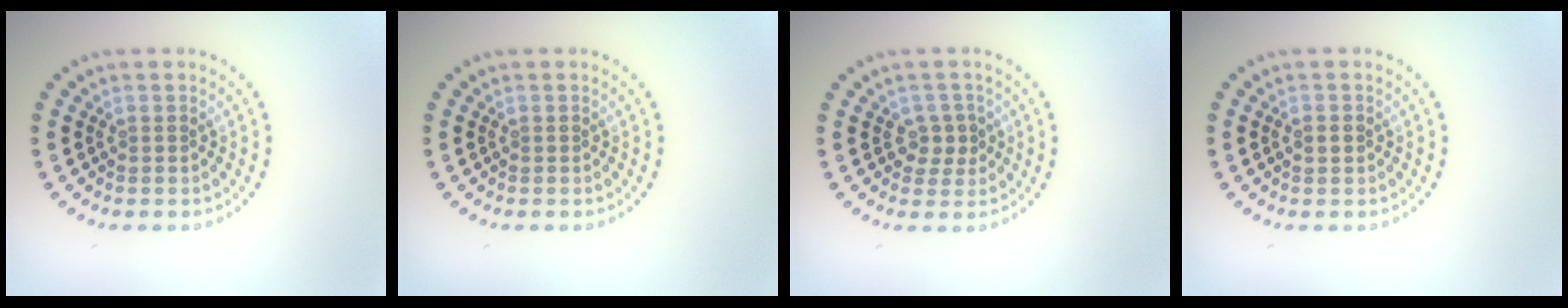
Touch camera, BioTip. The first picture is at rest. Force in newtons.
{"total": 0.0}
{"total": 1.9, "press": 1.7, "slide": 0.8}
{"total": 1.3, "press": 1.3, "slide": 0.1}